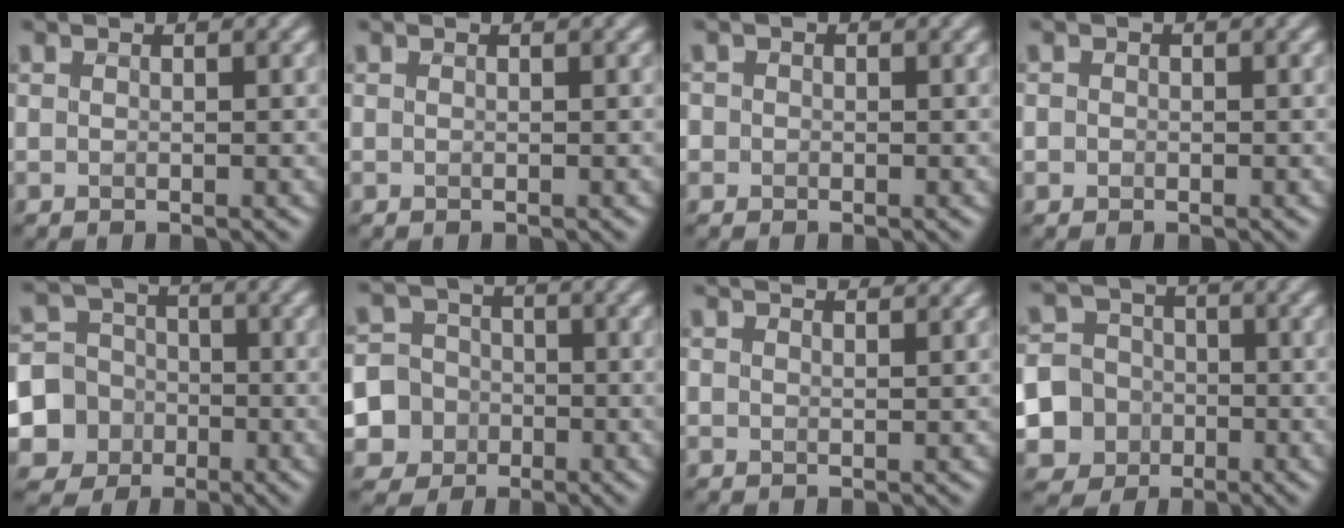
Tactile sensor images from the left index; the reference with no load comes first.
{"total": 0.0}
{"total": 1.2, "force": [0.2, 1.2, 0.3], "torque": [0.005, 0.009, -0.011]}
{"total": 0.5, "force": [0.1, 0.5, 0.1], "torque": [0.002, 0.001, -0.004]}
{"total": 7.5, "force": [-2.3, 6.9, 1.6], "torque": [-0.037, 0.000, -0.063]}
{"total": 7.9, "force": [-2.9, 7.3, 1.1], "torque": [-0.027, -0.009, -0.075]}
{"total": 2.6, "force": [2.5, 0.1, 0.6], "torque": [-0.015, 0.006, 0.030]}
{"total": 10.8, "force": [-3.8, 9.9, 2.1], "torque": [-0.078, -0.024, -0.084]}